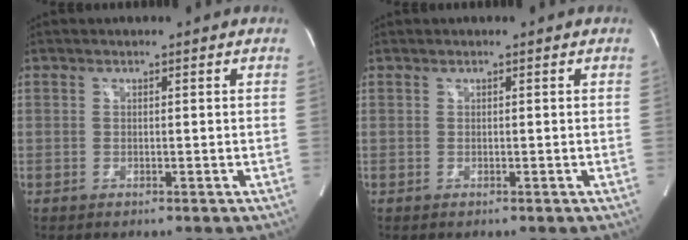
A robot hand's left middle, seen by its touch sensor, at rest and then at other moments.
{"total": 0.0}